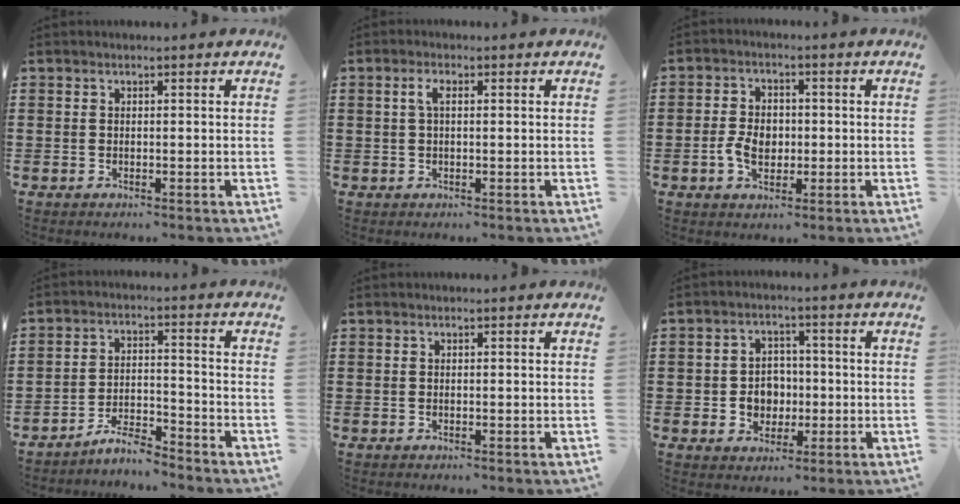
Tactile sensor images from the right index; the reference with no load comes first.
{"total": 2.0, "force": [0.4, 0.7, 1.8], "torque": [-0.038, 0.007, 0.004]}
{"total": 4.5, "force": [-0.8, 3.3, 3.0], "torque": [-0.061, 0.003, -0.019]}
{"total": 5.1, "force": [-4.8, 0.5, 1.6], "torque": [-0.035, 0.005, -0.095]}
{"total": 0.0}
{"total": 4.7, "force": [-0.5, 4.2, 1.9], "torque": [-0.040, 0.008, -0.013]}